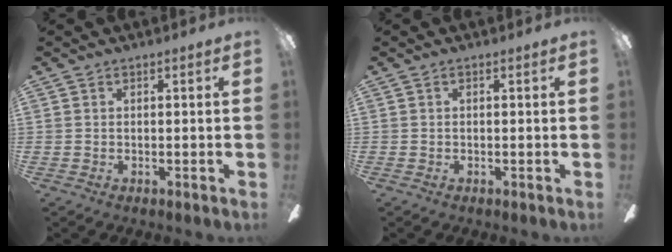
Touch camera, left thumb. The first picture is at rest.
{"total": 0.0}